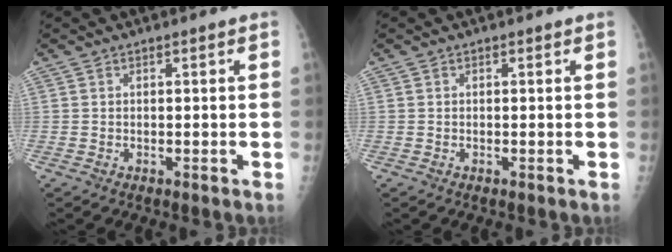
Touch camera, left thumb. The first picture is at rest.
{"total": 0.0}